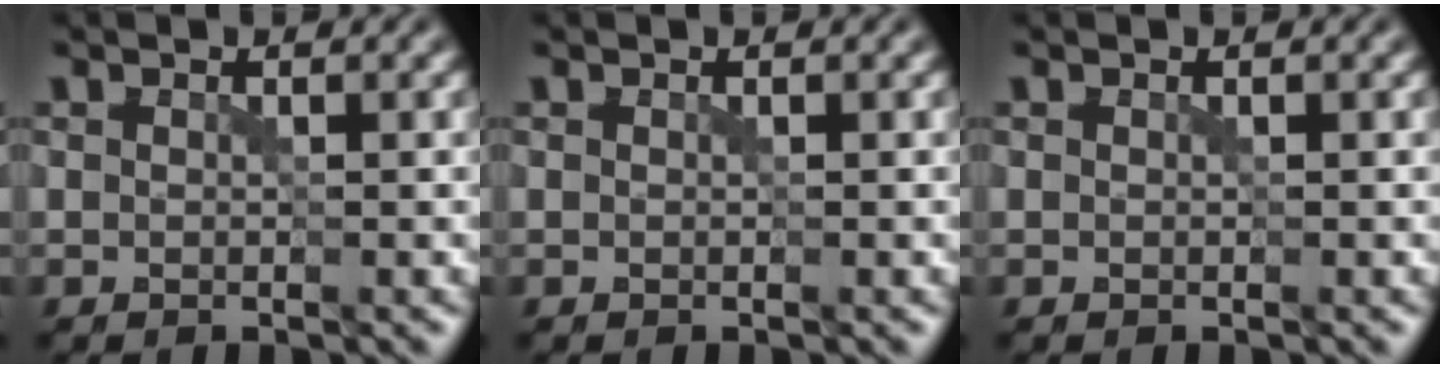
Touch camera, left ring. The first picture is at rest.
{"total": 0.0}
{"total": 0.0}